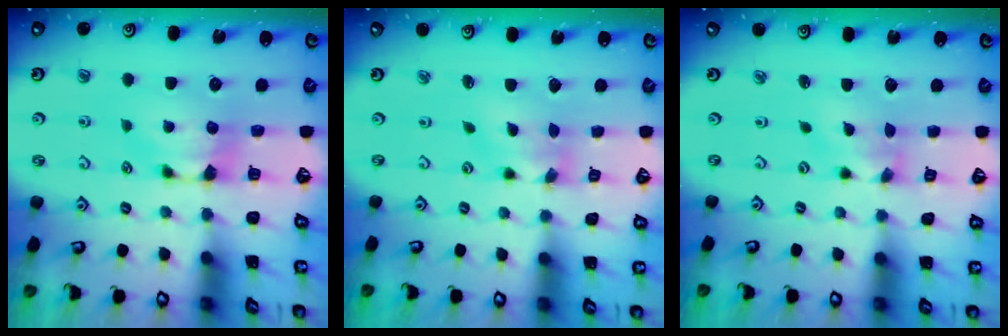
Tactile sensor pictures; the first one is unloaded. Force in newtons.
{"total": 1.8, "press": 1.1, "slide": 1.4}
{"total": 1.1, "press": 0.3, "slide": 1.1}